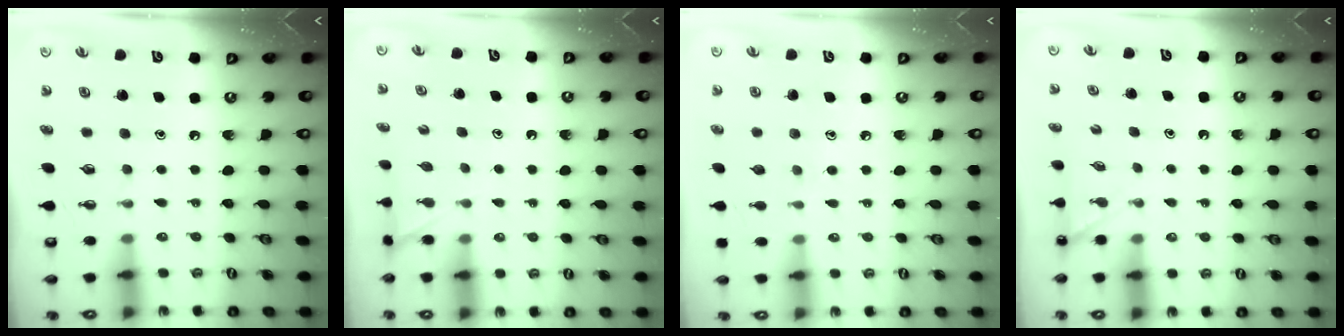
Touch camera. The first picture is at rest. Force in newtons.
{"total": 2.7, "press": 2.7, "slide": 0.3}
{"total": 5.4, "press": 5.4, "slide": 0.5}
{"total": 2.3, "press": 2.3, "slide": 0.2}